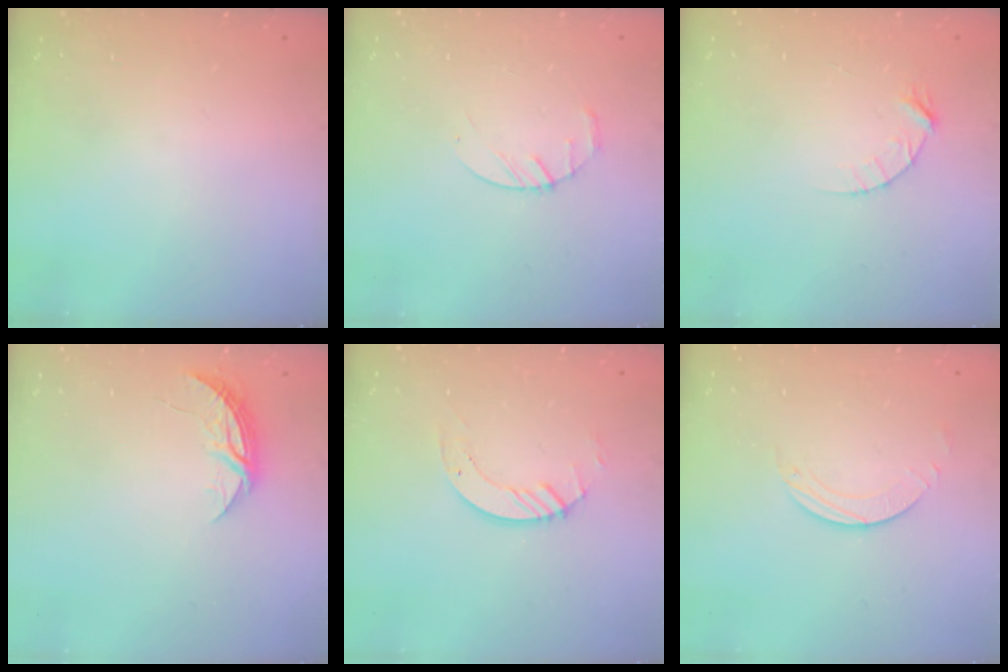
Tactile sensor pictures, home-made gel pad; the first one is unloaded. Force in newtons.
{"total": 3.2, "press": 3.2, "slide": 0.5}
{"total": 4.4, "press": 4.4, "slide": 0.4}
{"total": 6.2, "press": 6.2, "slide": 0.5}
{"total": 5.2, "press": 5.2, "slide": 0.3}
{"total": 2.0, "press": 2.0, "slide": 0.2}